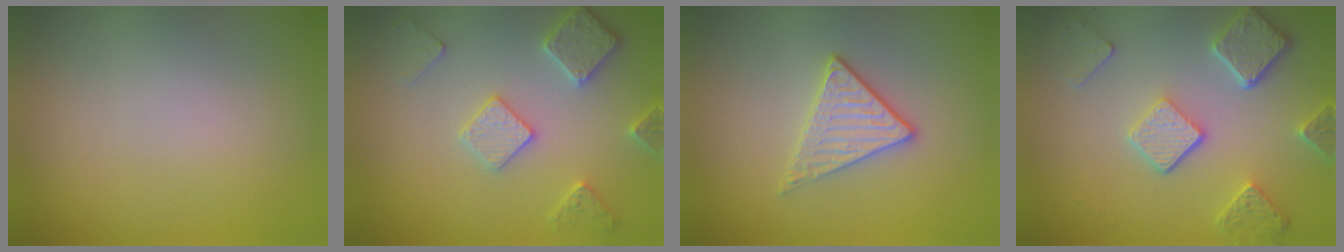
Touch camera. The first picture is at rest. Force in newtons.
{"total": 3.8, "press": 3.7, "slide": 0.8}
{"total": 2.3, "press": 2.0, "slide": 1.0}
{"total": 5.1, "press": 4.0, "slide": 3.2}